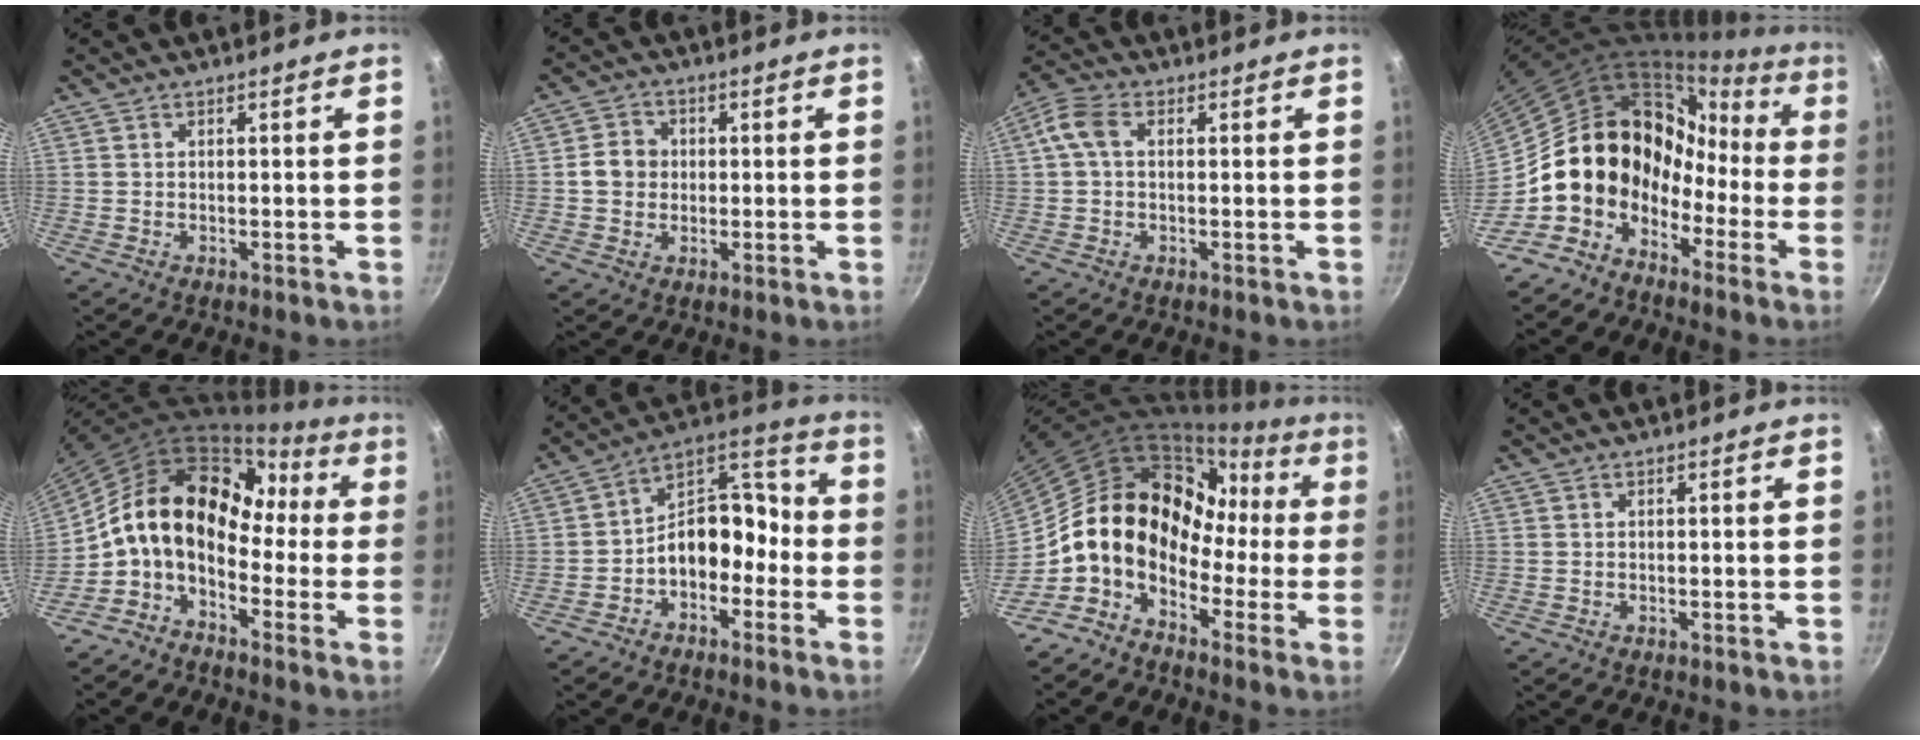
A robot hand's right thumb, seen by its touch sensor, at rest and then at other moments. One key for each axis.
{"total": 5.4, "fx": 0.1, "fy": 4.9, "fz": 2.4, "tx": -0.018, "ty": 0.009, "tz": -0.009}
{"total": 5.3, "fx": 0.8, "fy": 3.4, "fz": 4.0, "tx": -0.088, "ty": 0.018, "tz": 0.007}
{"total": 13.9, "fx": -5.0, "fy": 11.2, "fz": 6.4, "tx": -0.055, "ty": 0.067, "tz": -0.102}
{"total": 15.9, "fx": -1.9, "fy": 11.4, "fz": 11.0, "tx": -0.166, "ty": 0.058, "tz": -0.058}
{"total": 12.5, "fx": -3.9, "fy": 8.8, "fz": 8.0, "tx": -0.077, "ty": 0.079, "tz": -0.077}
{"total": 14.7, "fx": -3.2, "fy": 11.2, "fz": 8.9, "tx": -0.101, "ty": 0.050, "tz": -0.081}
{"total": 0.0}